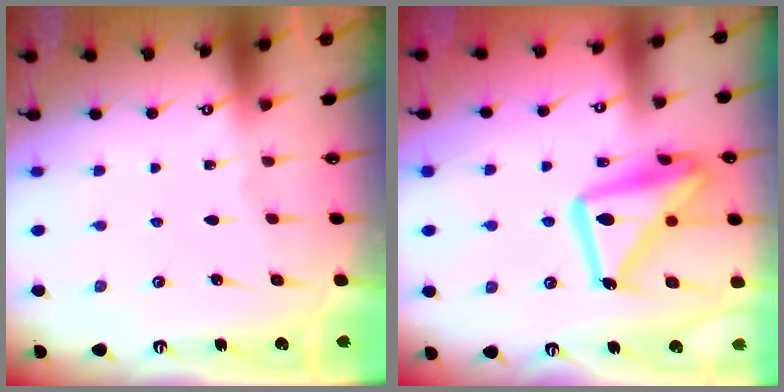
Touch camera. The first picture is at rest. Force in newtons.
{"total": 18.9, "press": 18.8, "slide": 1.5}